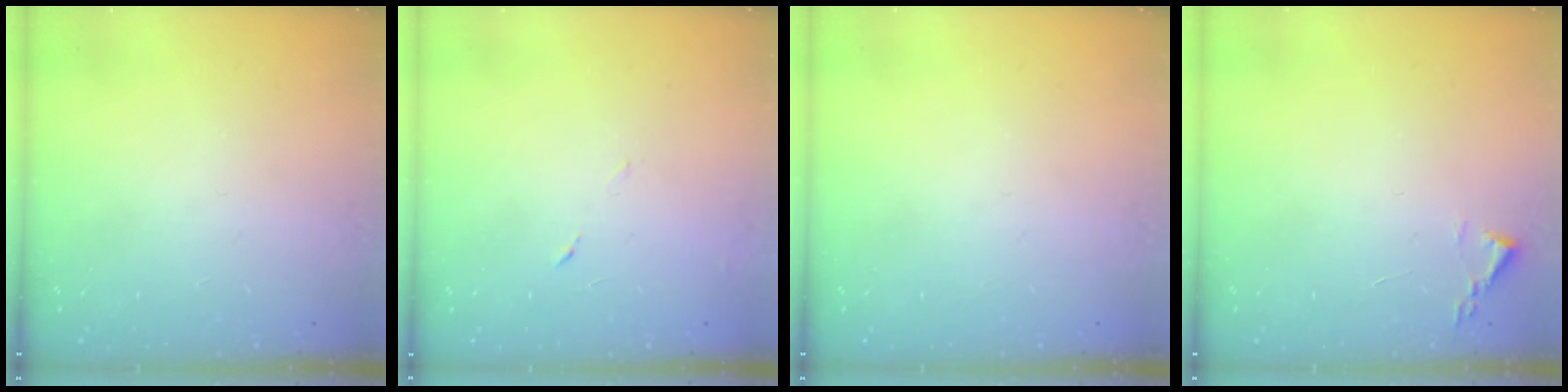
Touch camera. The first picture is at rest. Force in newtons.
{"total": 5.3, "press": 5.3, "slide": 0.6}
{"total": 0.0}
{"total": 1.9, "press": 1.8, "slide": 0.3}